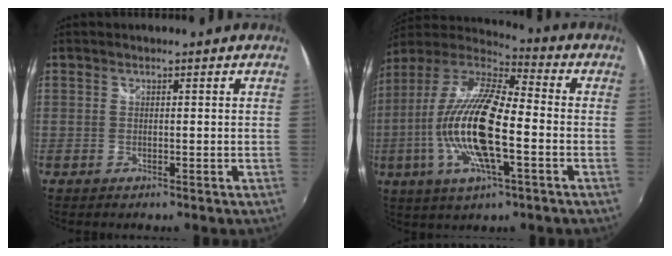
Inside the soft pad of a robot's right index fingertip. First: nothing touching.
{"total": 19.4, "force": [-4.2, 5.2, 18.2], "torque": [-0.355, -0.013, -0.088]}